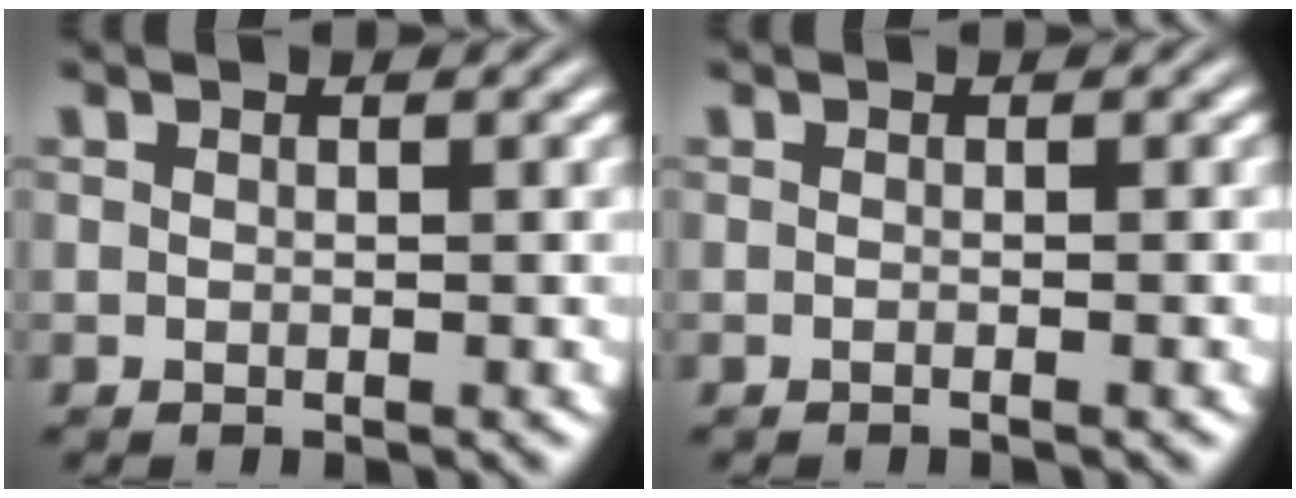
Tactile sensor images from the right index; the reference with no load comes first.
{"total": 0.6, "force": [-0.6, 0.0, 0.3], "torque": [-0.010, 0.002, -0.010]}